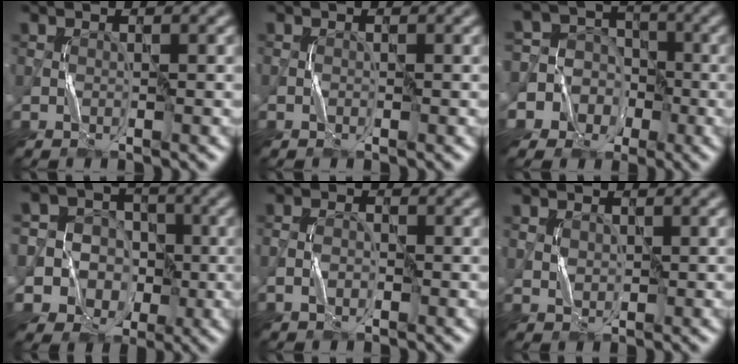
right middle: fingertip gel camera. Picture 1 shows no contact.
{"total": 0.0}
{"total": 10.0, "force": [-3.0, 9.4, 1.8], "torque": [-0.055, 0.021, -0.080]}
{"total": 10.4, "force": [-1.9, 9.8, 2.9], "torque": [-0.077, 0.020, -0.059]}
{"total": 1.6, "force": [-0.6, 1.1, 1.0], "torque": [-0.019, 0.005, -0.016]}
{"total": 1.3, "force": [0.3, 1.0, 0.7], "torque": [-0.014, 0.000, 0.009]}